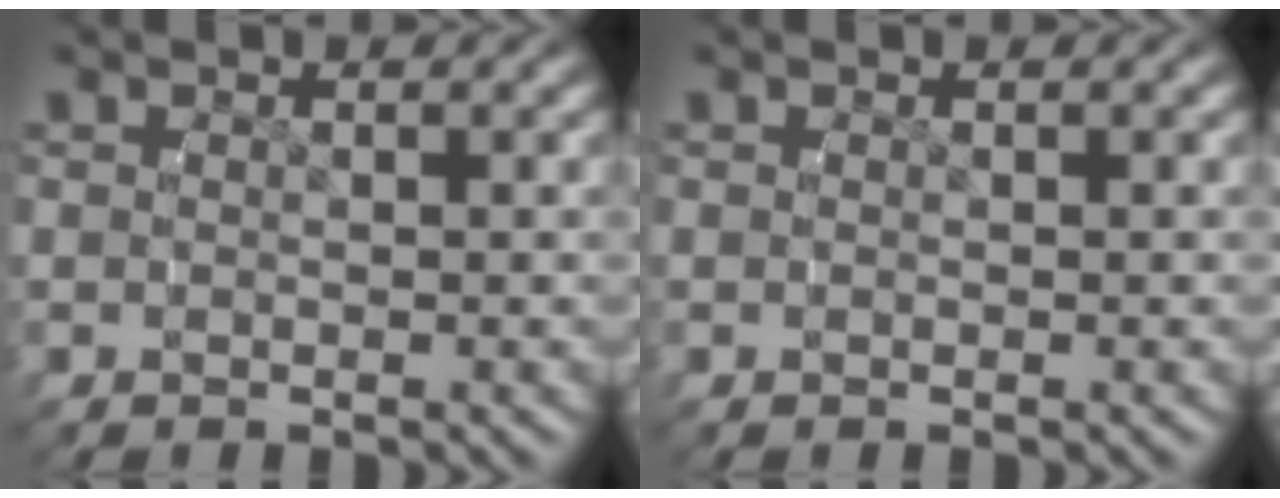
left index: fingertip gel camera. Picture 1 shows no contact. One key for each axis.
{"total": 0.0}